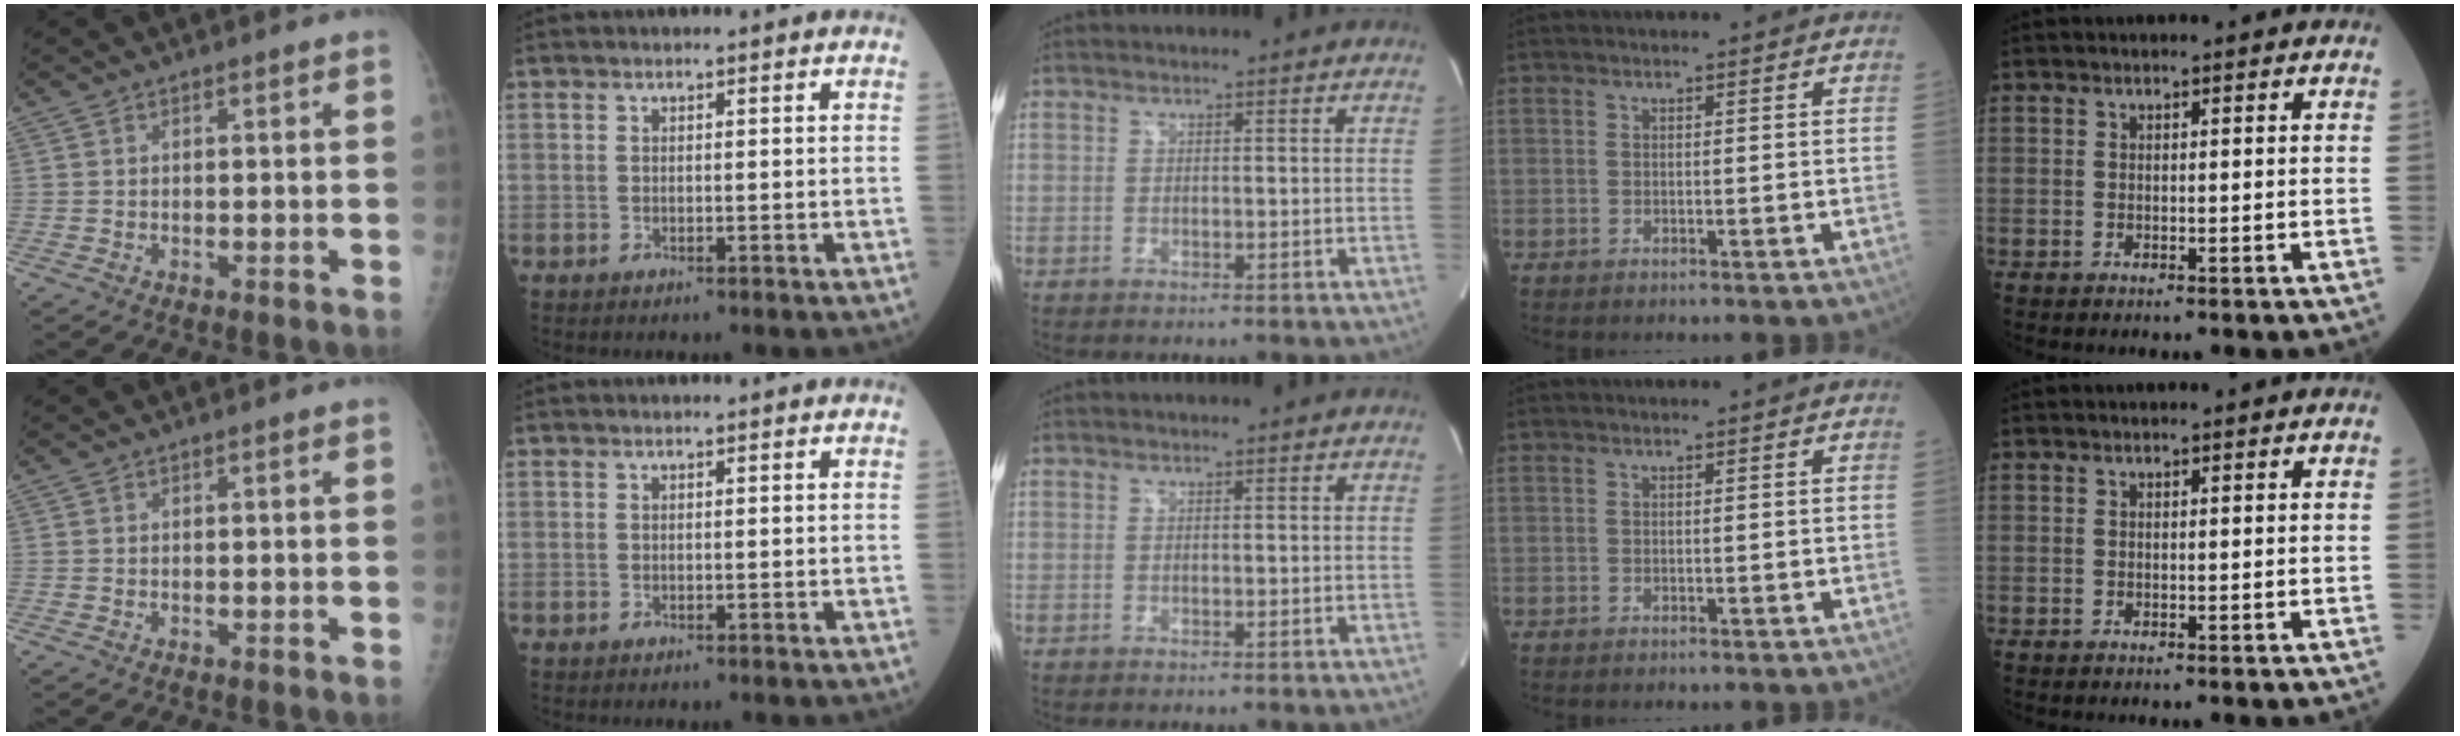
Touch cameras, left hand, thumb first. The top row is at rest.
{}